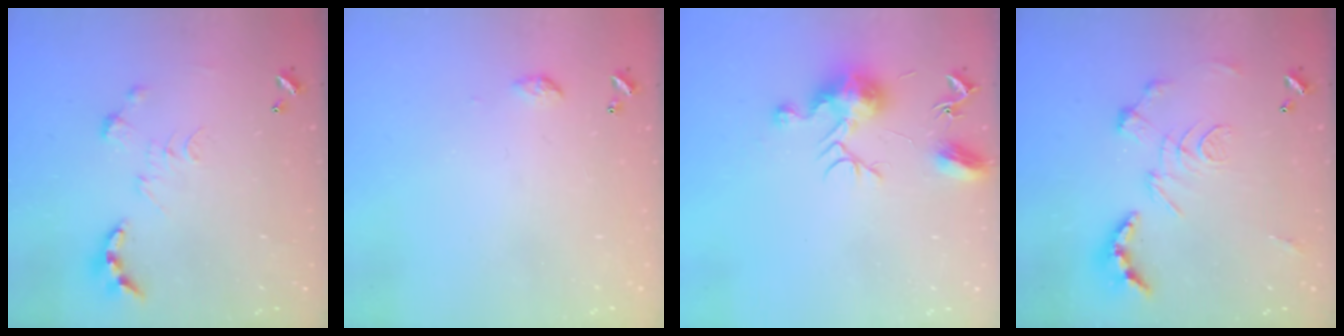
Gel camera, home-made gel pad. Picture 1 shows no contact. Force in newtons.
{"total": 3.4, "press": 3.4, "slide": 0.5}
{"total": 12.0, "press": 12.0, "slide": 0.5}
{"total": 2.9, "press": 2.3, "slide": 1.7}